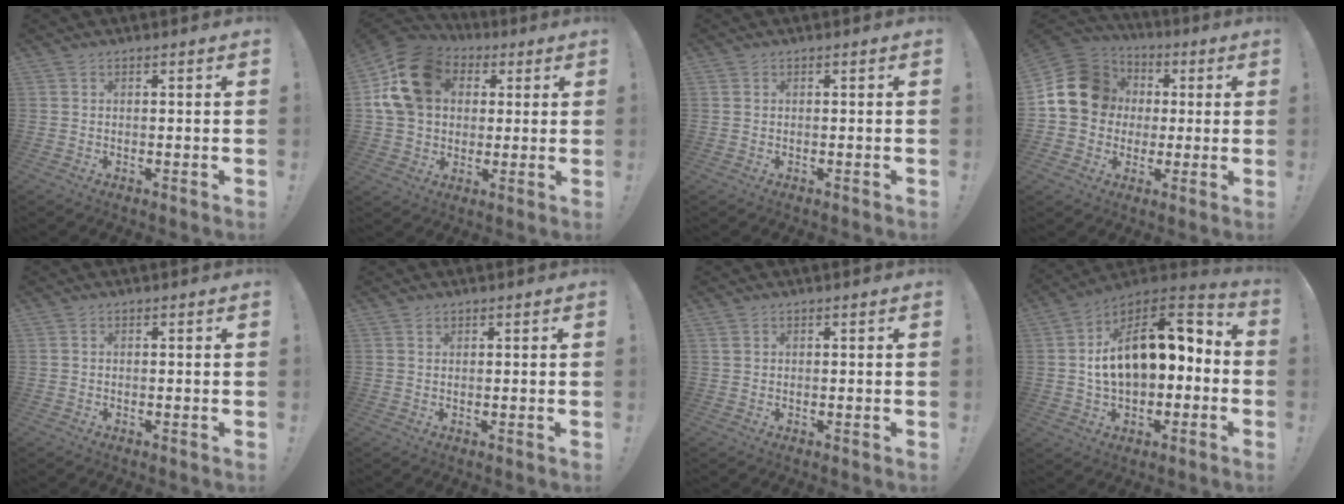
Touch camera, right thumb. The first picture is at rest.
{"total": 19.1, "force": [5.2, 14.9, 10.8], "torque": [-0.187, -0.010, 0.107]}
{"total": 0.6, "force": [-0.2, 0.5, 0.0], "torque": [-0.006, 0.004, -0.002]}
{"total": 17.1, "force": [2.5, 14.8, 8.2], "torque": [-0.136, 0.006, 0.060]}
{"total": 0.0}
{"total": 1.0, "force": [0.8, 0.5, 0.2], "torque": [-0.003, 0.000, 0.015]}
{"total": 1.3, "force": [0.7, 0.9, 0.7], "torque": [-0.022, 0.006, 0.015]}
{"total": 18.4, "force": [3.2, 10.7, 14.6], "torque": [-0.225, -0.007, 0.062]}